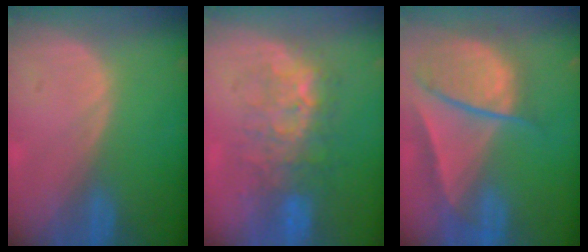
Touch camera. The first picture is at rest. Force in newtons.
{"total": 7.9, "press": 7.8, "slide": 1.5}
{"total": 9.4, "press": 7.9, "slide": 5.1}